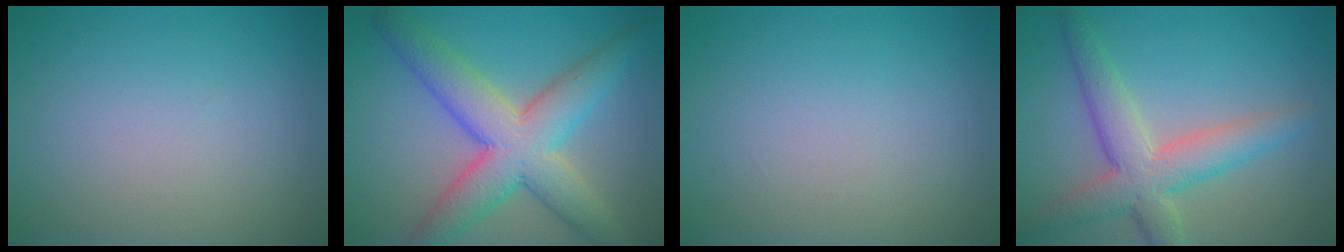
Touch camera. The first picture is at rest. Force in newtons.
{"total": 8.1, "press": 8.1, "slide": 0.3}
{"total": 0.0}
{"total": 5.6, "press": 5.6, "slide": 0.3}